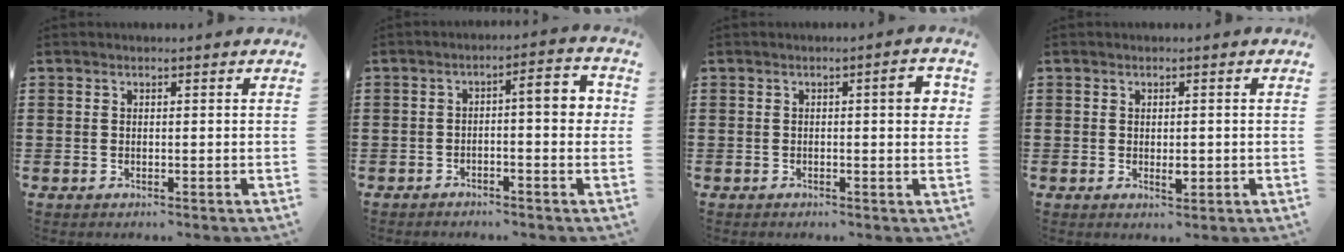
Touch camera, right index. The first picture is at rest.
{"total": 4.3, "force": [-0.6, 0.8, 4.2], "torque": [-0.061, -0.001, -0.019]}
{"total": 3.8, "force": [0.4, 0.6, 3.7], "torque": [-0.049, -0.001, 0.000]}
{"total": 2.0, "force": [-0.1, 0.8, 1.8], "torque": [-0.032, -0.001, -0.001]}